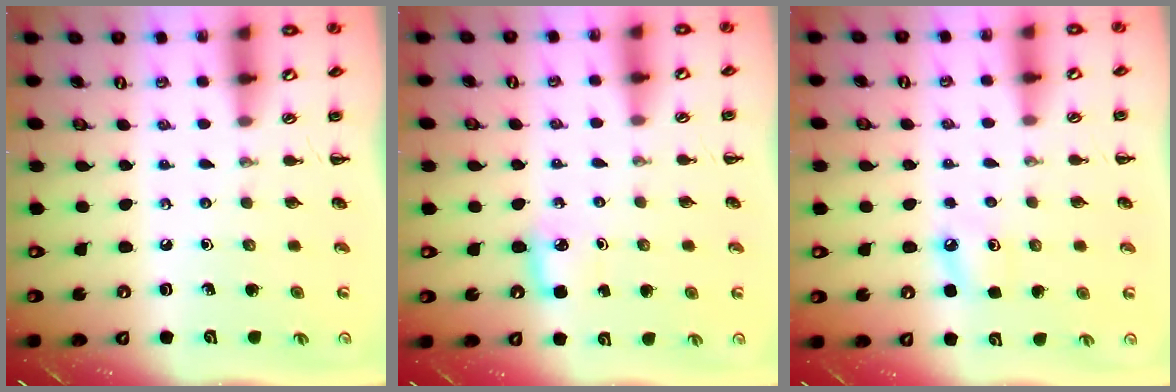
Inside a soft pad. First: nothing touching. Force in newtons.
{"total": 5.3, "press": 5.1, "slide": 1.6}
{"total": 5.8, "press": 5.5, "slide": 1.8}